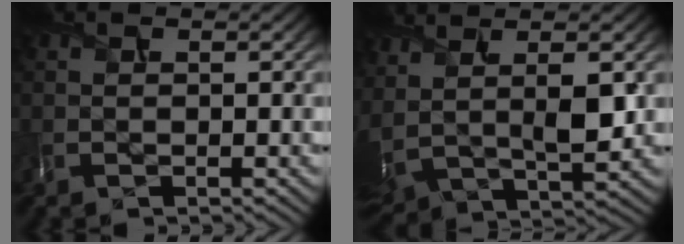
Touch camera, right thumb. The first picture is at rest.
{"total": 7.5, "force": [2.7, 3.1, 6.2], "torque": [-0.166, -0.002, 0.063]}